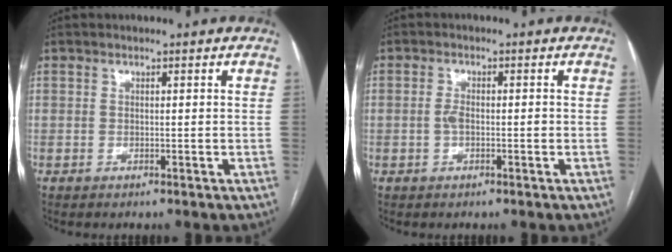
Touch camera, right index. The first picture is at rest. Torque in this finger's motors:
{"motor_torque": [0.60, -0.03, 0.13, 0.04]}